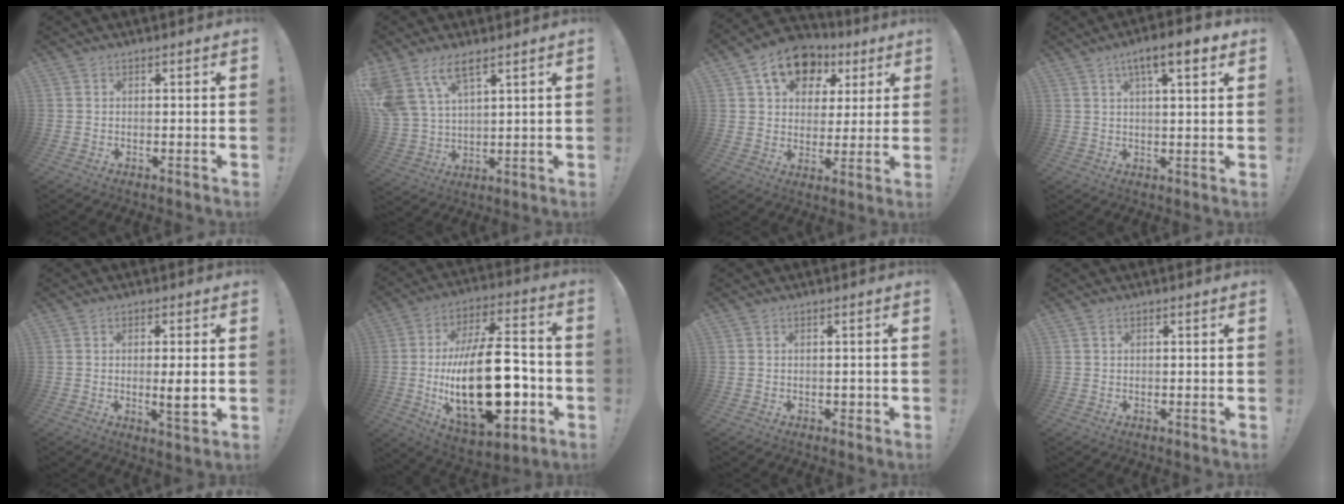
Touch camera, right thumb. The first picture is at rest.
{"total": 10.3, "force": [6.8, 4.5, 6.4], "torque": [-0.135, -0.028, 0.134]}
{"total": 14.4, "force": [7.1, 10.3, 7.1], "torque": [-0.103, -0.026, 0.130]}
{"total": 8.8, "force": [4.6, 2.2, 7.1], "torque": [-0.096, -0.020, 0.070]}
{"total": 5.8, "force": [-0.2, 0.9, 5.7], "torque": [-0.080, -0.010, -0.005]}
{"total": 31.1, "force": [-4.9, 14.5, 27.1], "torque": [-0.497, 0.025, -0.072]}
{"total": 1.2, "force": [-0.2, 1.0, 0.6], "torque": [-0.009, 0.004, -0.003]}
{"total": 0.5, "force": [0.3, 0.4, 0.2], "torque": [0.002, -0.002, 0.004]}